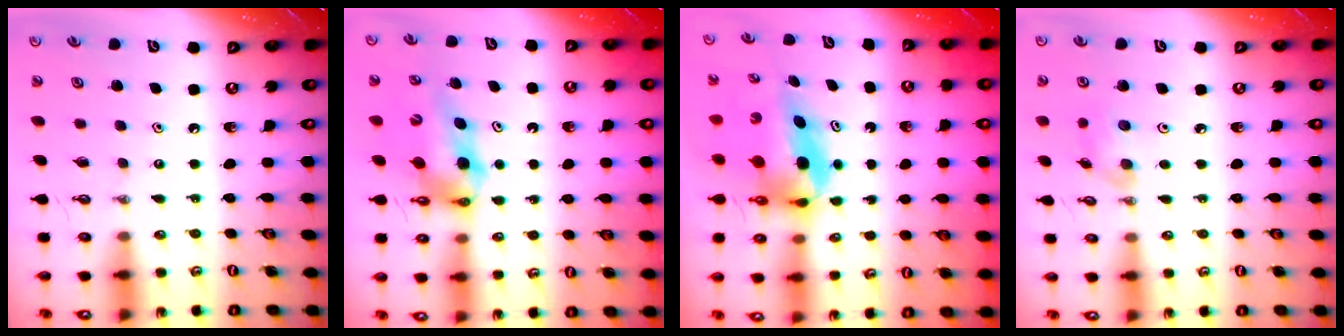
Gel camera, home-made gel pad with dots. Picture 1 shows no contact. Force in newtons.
{"total": 9.5, "press": 9.5, "slide": 1.0}
{"total": 8.4, "press": 7.5, "slide": 3.9}
{"total": 5.9, "press": 5.5, "slide": 2.1}